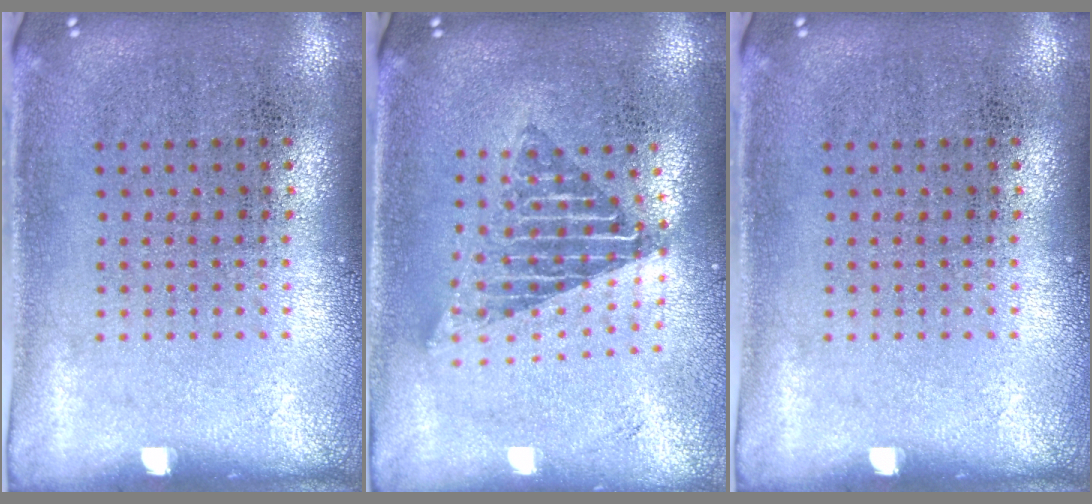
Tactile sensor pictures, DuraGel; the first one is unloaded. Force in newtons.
{"total": 1.6, "press": 1.3, "slide": 0.9}
{"total": 0.0}